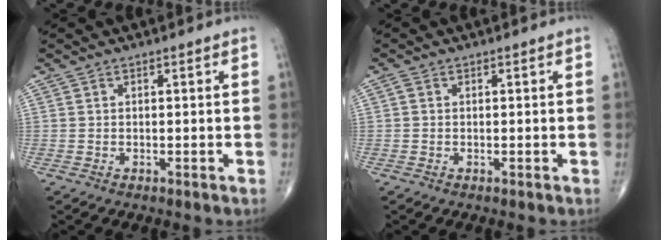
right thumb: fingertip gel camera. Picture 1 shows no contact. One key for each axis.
{"total": 0.7, "fx": 0.1, "fy": 0.6, "fz": 0.4, "tx": -0.009, "ty": -0.001, "tz": -0.001}